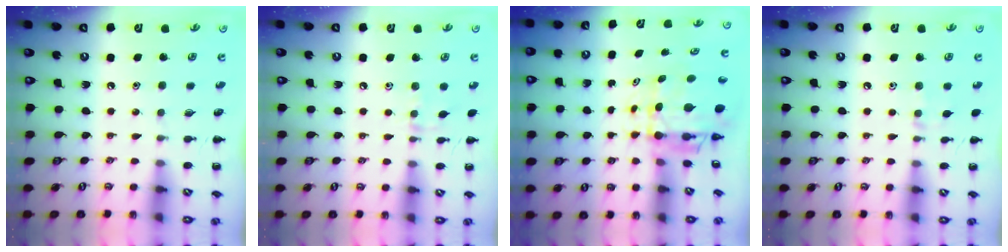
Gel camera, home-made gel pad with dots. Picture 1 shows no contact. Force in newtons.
{"total": 5.0, "press": 4.9, "slide": 1.2}
{"total": 5.6, "press": 5.2, "slide": 1.9}
{"total": 5.7, "press": 5.6, "slide": 1.5}